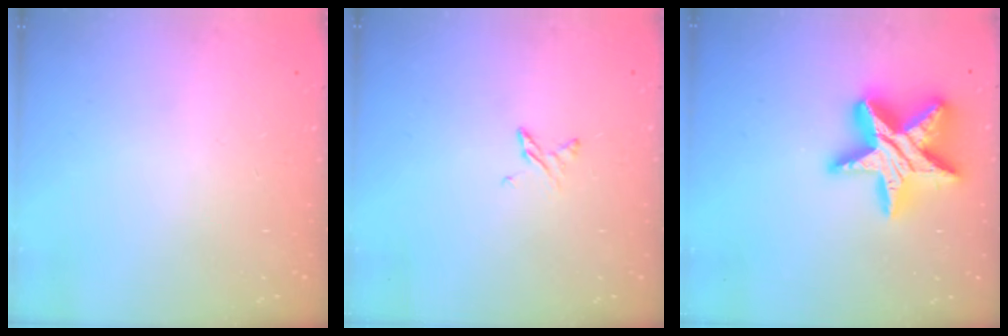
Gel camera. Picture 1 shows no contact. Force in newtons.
{"total": 3.4, "press": 3.4, "slide": 0.5}
{"total": 20.3, "press": 20.2, "slide": 1.8}